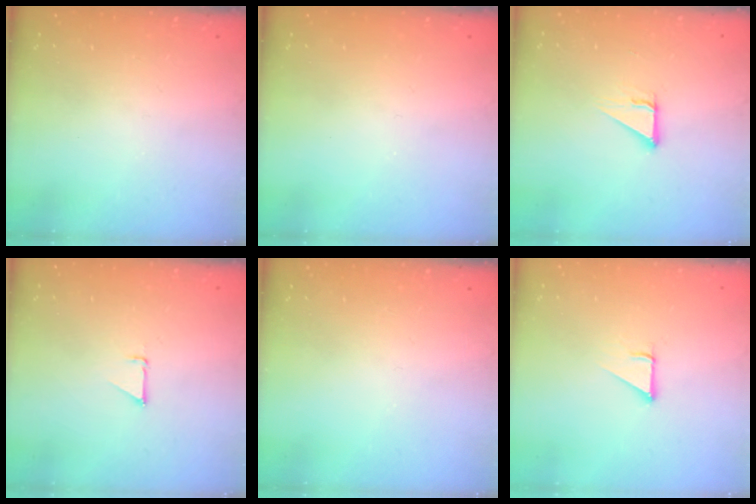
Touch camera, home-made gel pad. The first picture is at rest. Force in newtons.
{"total": 0.0}
{"total": 3.4, "press": 3.4, "slide": 0.3}
{"total": 0.8, "press": 0.8, "slide": 0.1}
{"total": 0.0}
{"total": 1.6, "press": 1.6, "slide": 0.2}